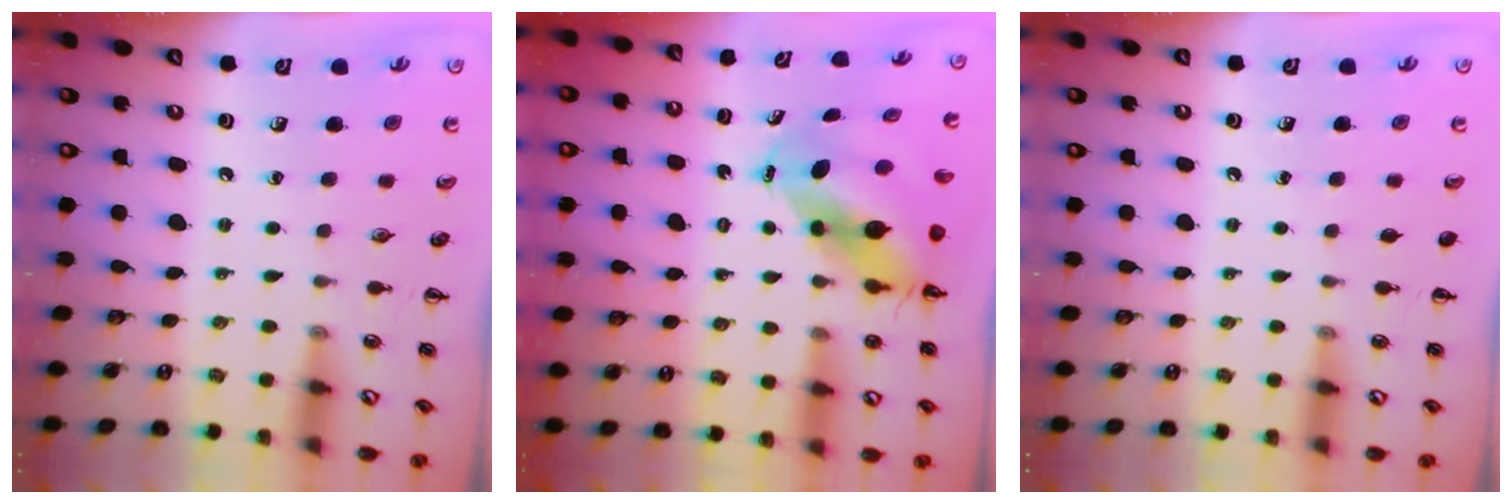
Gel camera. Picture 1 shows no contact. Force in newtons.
{"total": 8.4, "press": 8.1, "slide": 2.3}
{"total": 0.0}